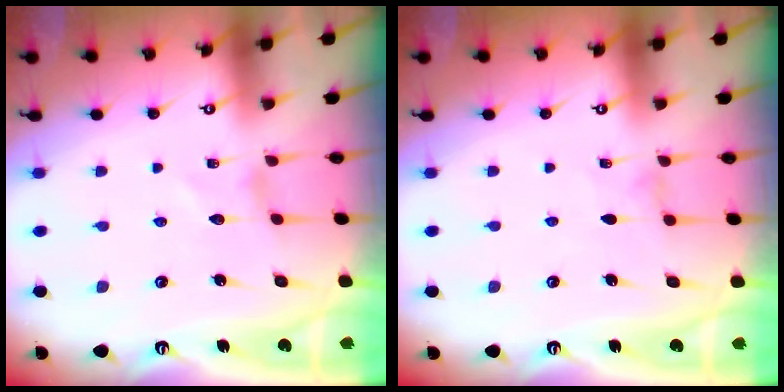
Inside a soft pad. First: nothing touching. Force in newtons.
{"total": 0.0}